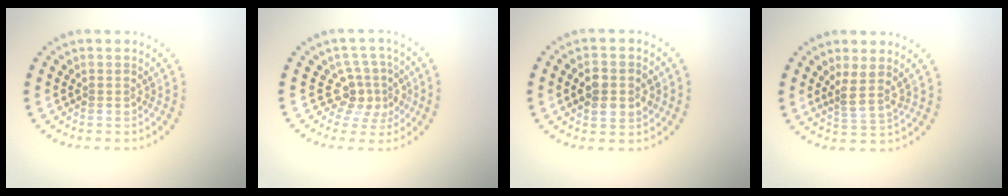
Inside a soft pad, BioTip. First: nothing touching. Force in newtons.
{"total": 3.1, "press": 2.3, "slide": 2.1}
{"total": 3.7, "press": 3.7, "slide": 0.2}
{"total": 2.3, "press": 1.7, "slide": 1.6}